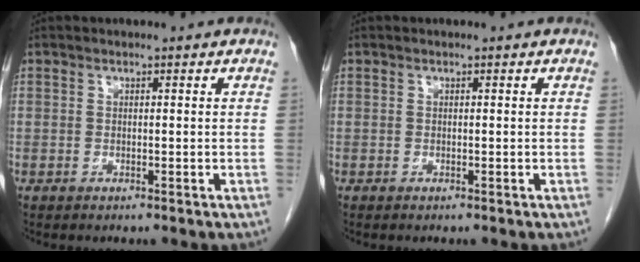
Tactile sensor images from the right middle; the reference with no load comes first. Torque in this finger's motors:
{"motor_torque": [0.64, -0.41, 0.07, 0.01]}